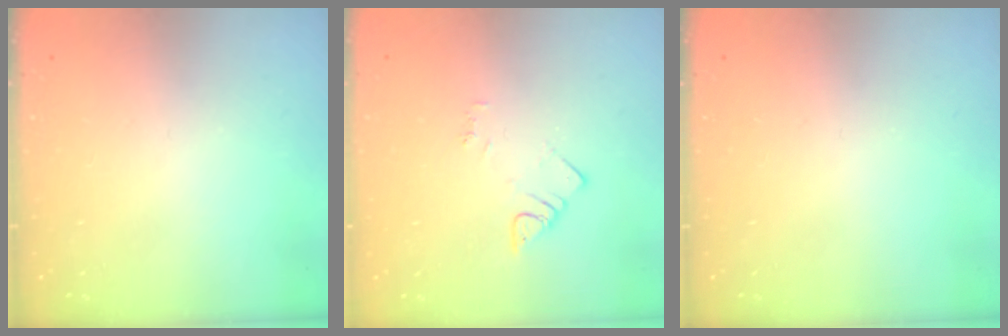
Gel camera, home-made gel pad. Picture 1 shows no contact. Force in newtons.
{"total": 3.0, "press": 2.9, "slide": 0.5}
{"total": 0.0}